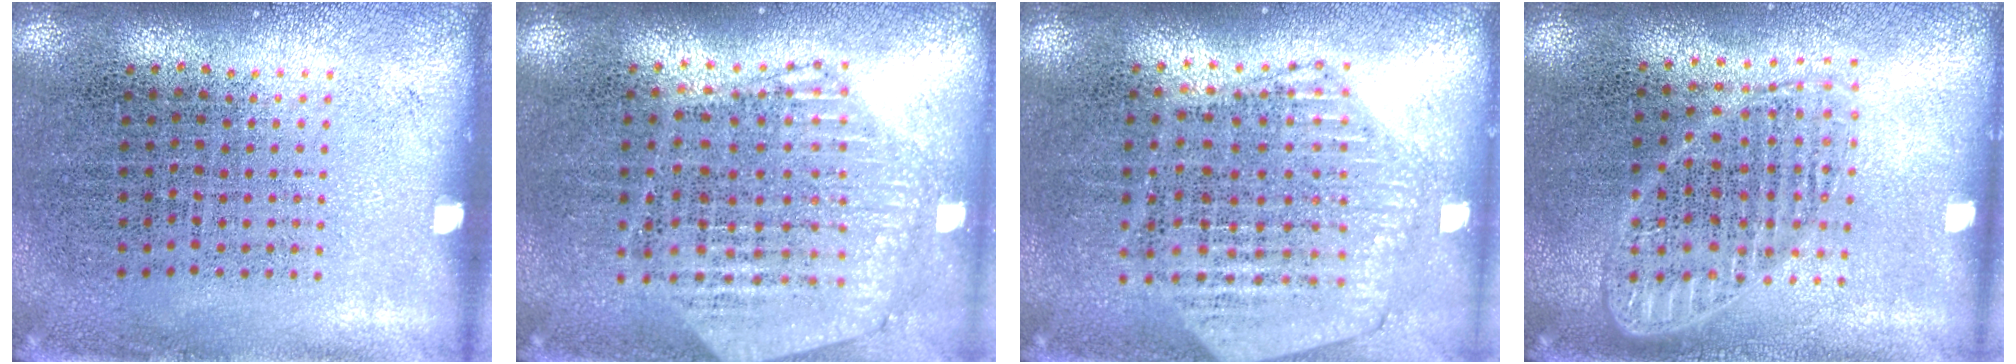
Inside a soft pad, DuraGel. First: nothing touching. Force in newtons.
{"total": 1.1, "press": 1.1, "slide": 0.3}
{"total": 1.2, "press": 1.2, "slide": 0.1}
{"total": 1.7, "press": 1.4, "slide": 0.9}